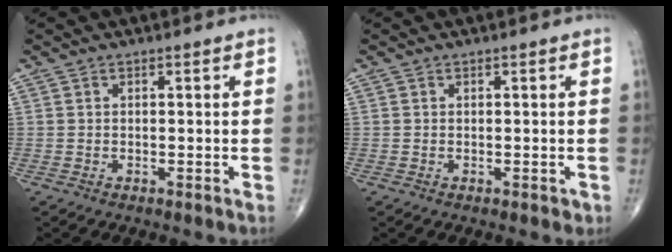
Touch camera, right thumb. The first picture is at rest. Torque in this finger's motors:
{"motor_torque": [-0.15, 0.03, -0.13, -0.06, 0.03]}